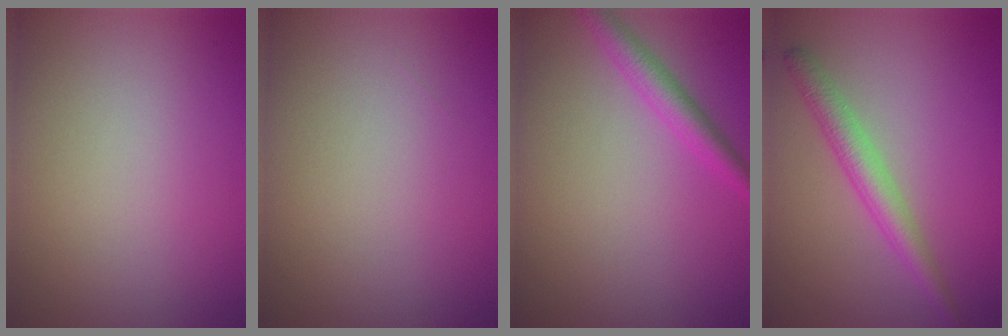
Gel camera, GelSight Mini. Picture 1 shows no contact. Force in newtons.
{"total": 0.0}
{"total": 2.6, "press": 2.6, "slide": 0.1}
{"total": 3.0, "press": 3.0, "slide": 0.1}